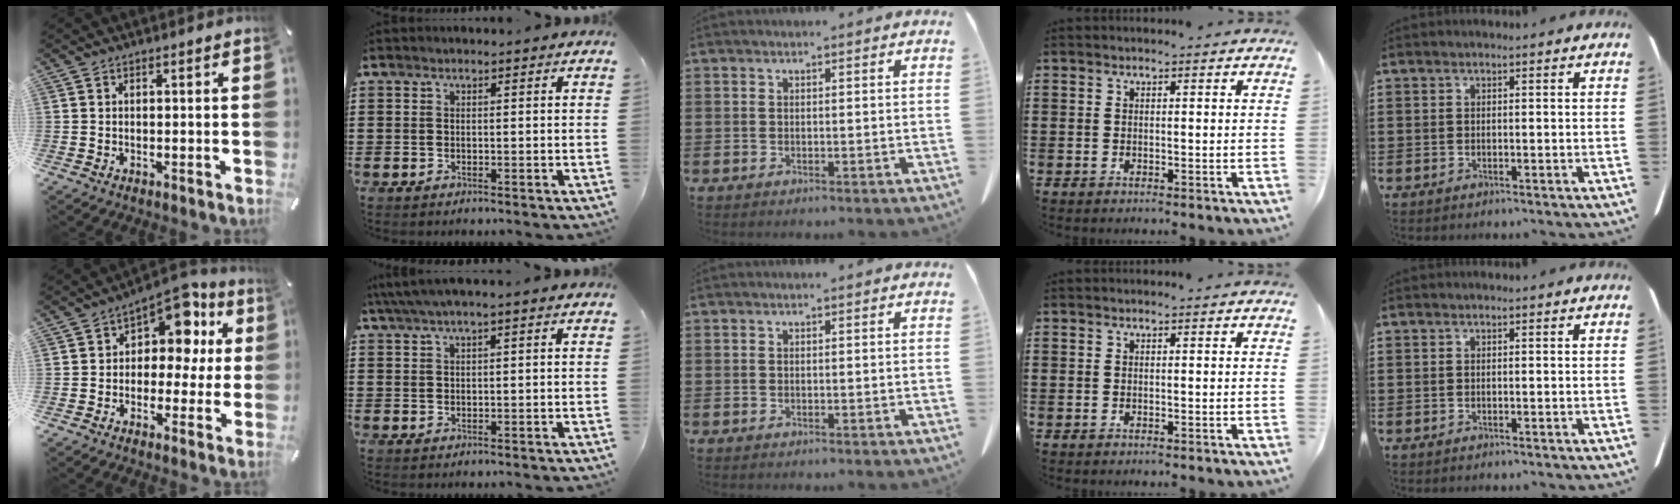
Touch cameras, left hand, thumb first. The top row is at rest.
{"thumb": {"total": 11.2, "force": [5.4, 7.3, 6.6], "torque": [-0.085, -0.043, 0.095]}, "index": {"total": 2.4, "force": [1.2, 0.4, 2.0], "torque": [-0.039, 0.003, 0.020]}}